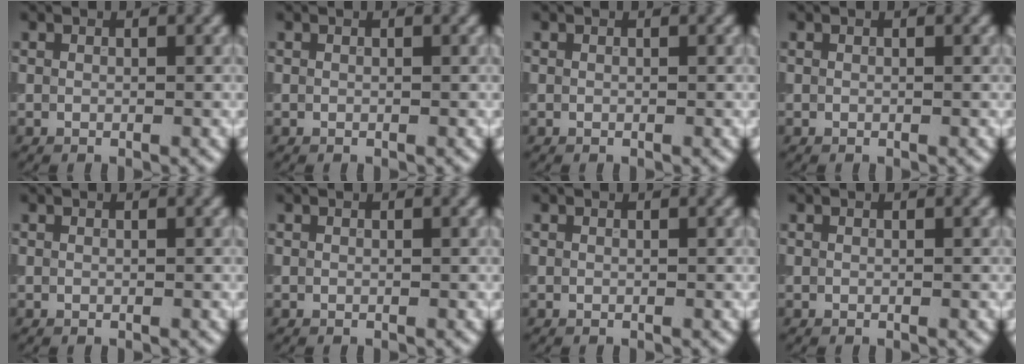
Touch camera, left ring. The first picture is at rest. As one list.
[{"total": 0.0}, {"total": 0.0}, {"total": 0.0}, {"total": 0.0}, {"total": 0.0}, {"total": 0.0}, {"total": 0.0}]